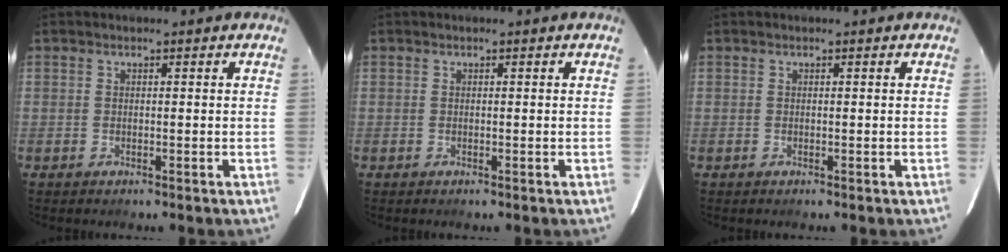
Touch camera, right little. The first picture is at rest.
{"total": 0.0}
{"total": 0.0}